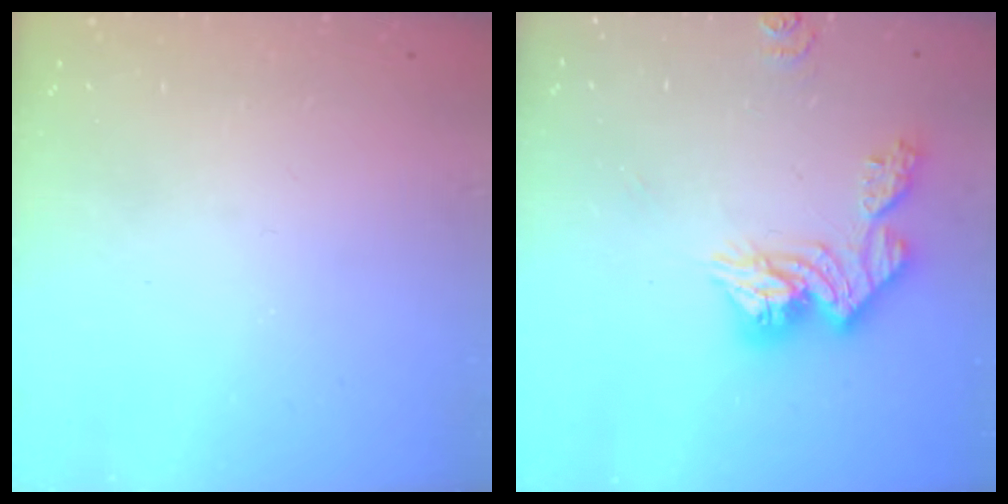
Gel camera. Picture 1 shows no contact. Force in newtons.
{"total": 13.4, "press": 13.3, "slide": 1.2}